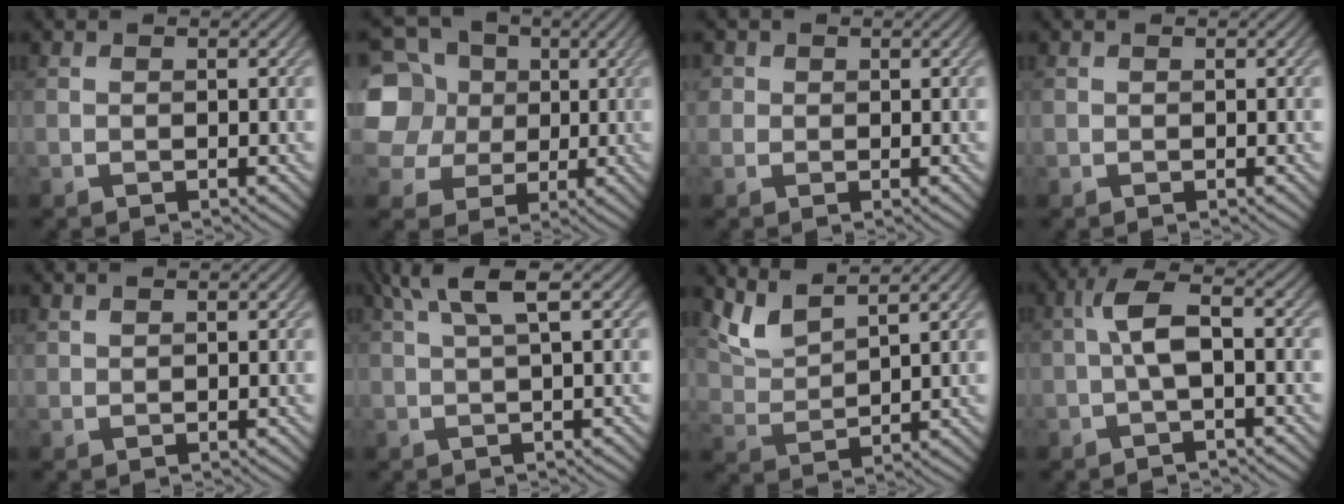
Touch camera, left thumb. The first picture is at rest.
{"total": 11.6, "force": [2.7, 10.0, 5.2], "torque": [-0.198, 0.031, 0.039]}
{"total": 1.7, "force": [0.5, 1.5, 0.3], "torque": [-0.003, -0.001, 0.005]}
{"total": 0.0}
{"total": 0.9, "force": [0.8, 0.1, 0.3], "torque": [-0.010, 0.003, 0.019]}
{"total": 4.9, "force": [2.2, 0.8, 4.4], "torque": [-0.079, 0.017, 0.042]}
{"total": 5.5, "force": [4.7, 1.2, 2.6], "torque": [-0.076, 0.002, 0.100]}
{"total": 4.7, "force": [-0.3, 1.4, 4.5], "torque": [-0.096, 0.014, -0.012]}